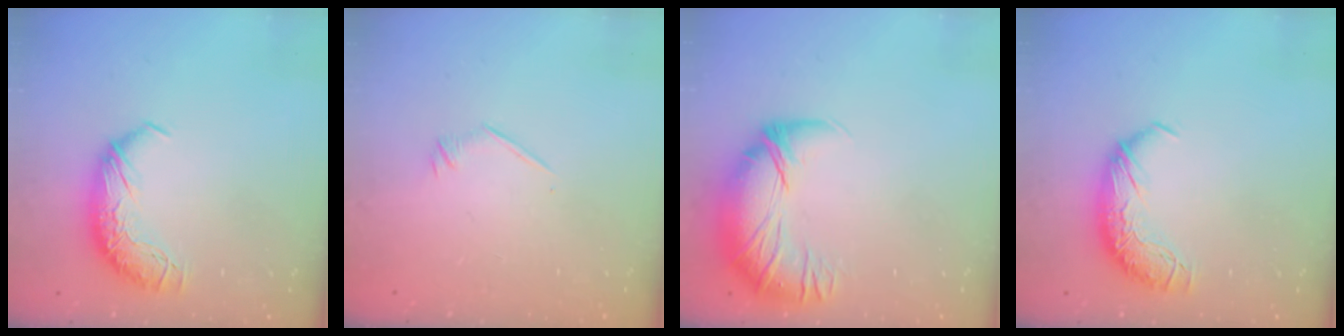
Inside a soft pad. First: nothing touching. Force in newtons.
{"total": 6.5, "press": 6.4, "slide": 1.1}
{"total": 2.7, "press": 0.4, "slide": 2.7}
{"total": 0.0}